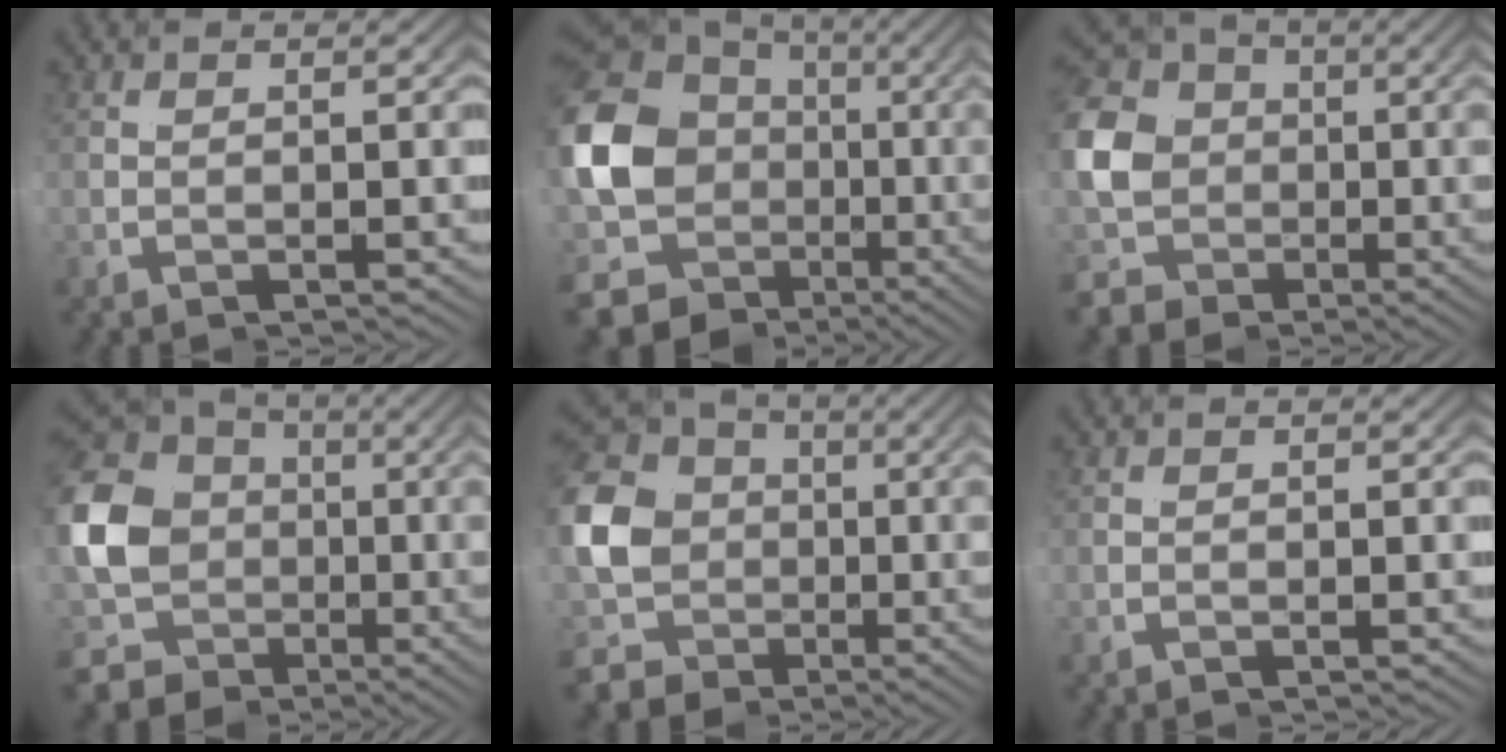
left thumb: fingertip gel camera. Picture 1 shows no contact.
{"total": 10.1, "force": [-0.3, 6.4, 7.8], "torque": [-0.165, -0.017, 0.002]}
{"total": 11.9, "force": [1.9, 8.7, 7.9], "torque": [-0.161, -0.017, 0.022]}
{"total": 10.2, "force": [0.7, 6.8, 7.6], "torque": [-0.182, -0.026, 0.019]}
{"total": 11.0, "force": [1.2, 7.8, 7.7], "torque": [-0.180, -0.026, 0.020]}
{"total": 0.0}